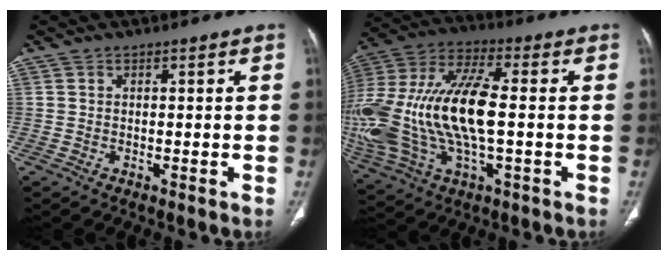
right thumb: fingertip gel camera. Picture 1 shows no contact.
{"total": 28.2, "force": [-1.7, 12.7, 25.1], "torque": [-0.609, 0.009, -0.022]}